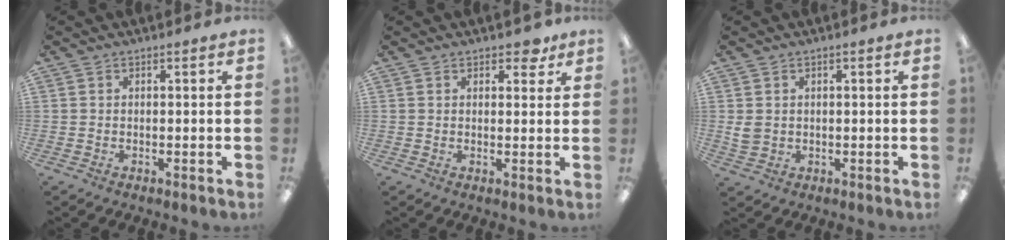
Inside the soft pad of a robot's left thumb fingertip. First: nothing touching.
{"total": 3.4, "force": [2.4, 1.8, 1.7], "torque": [-0.014, -0.004, 0.038]}
{"total": 3.1, "force": [0.7, 2.5, 1.6], "torque": [-0.023, 0.001, 0.014]}